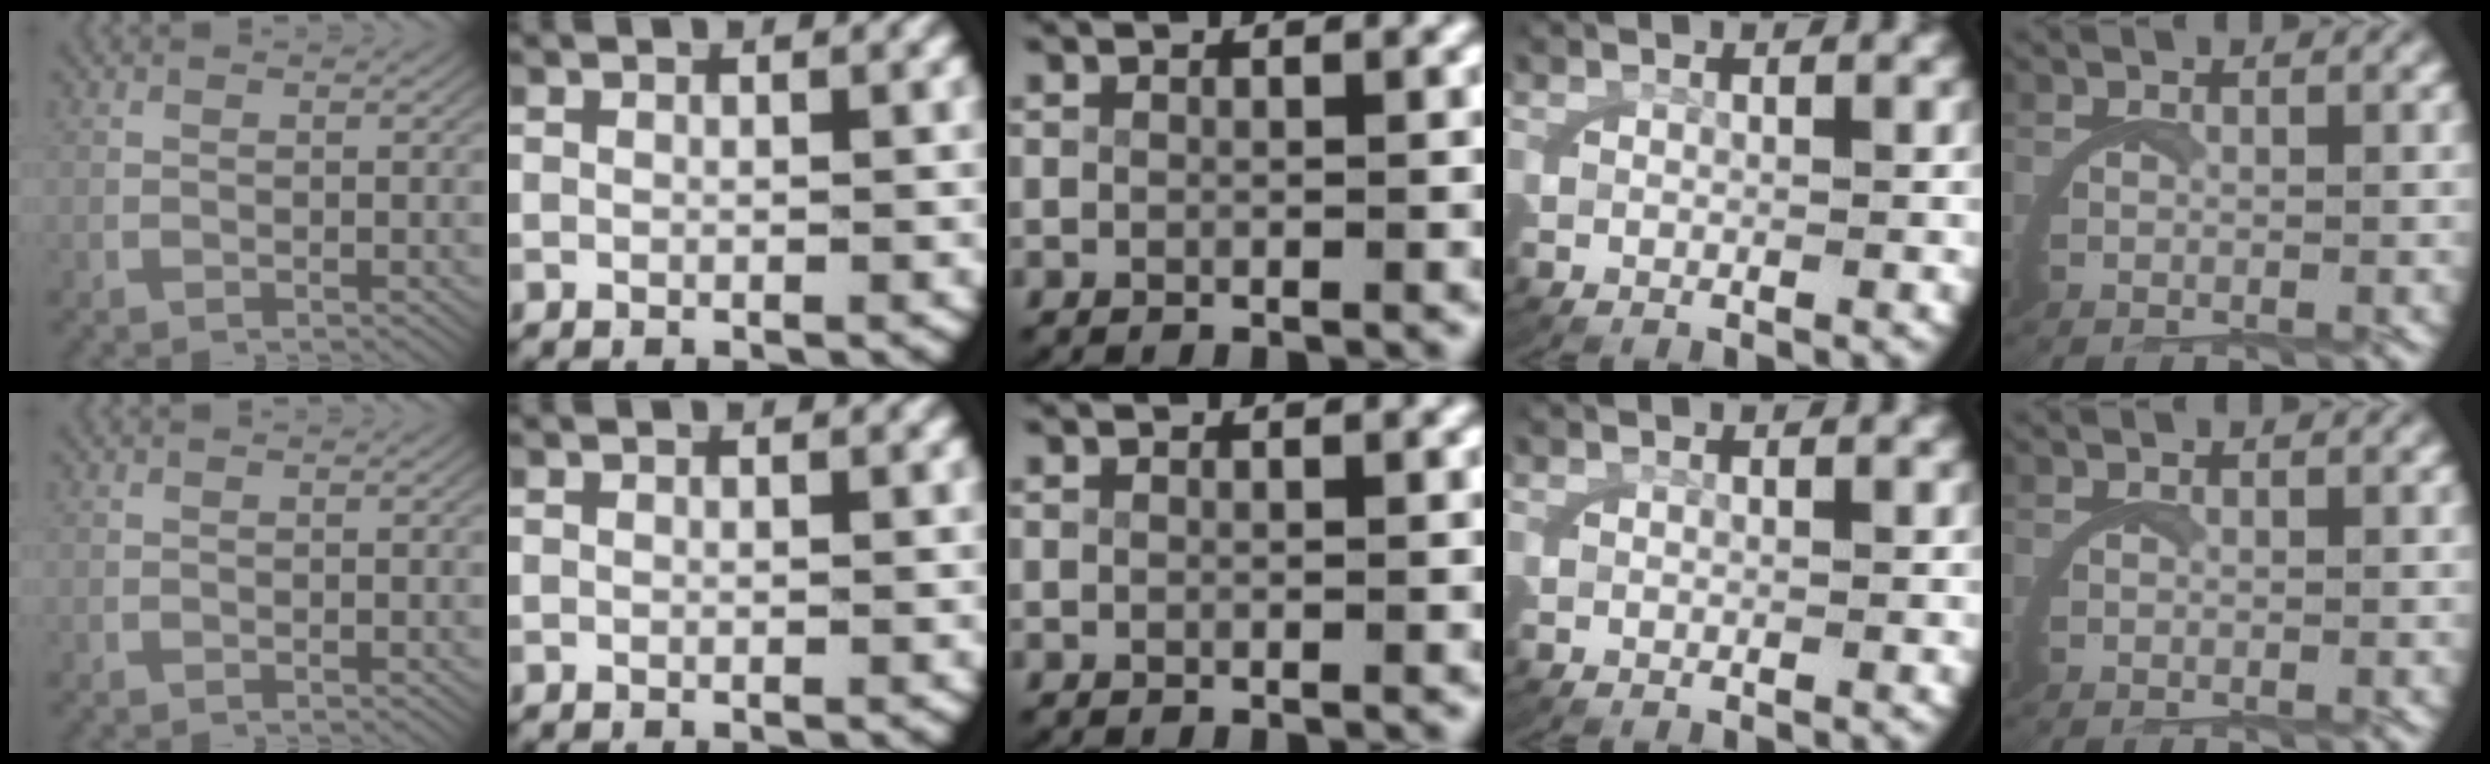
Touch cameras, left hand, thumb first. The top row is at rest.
{}